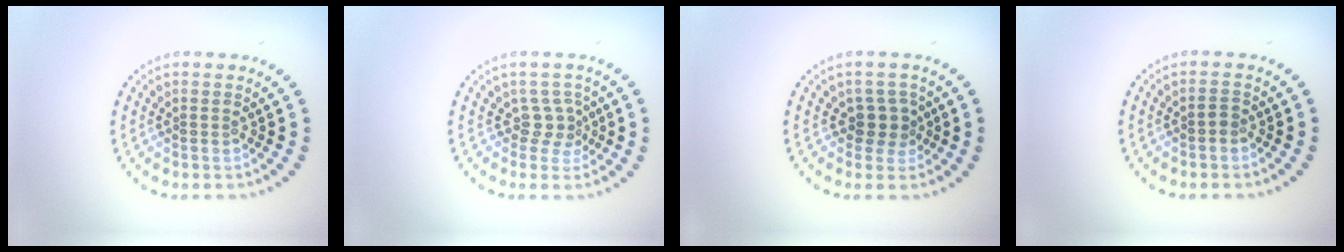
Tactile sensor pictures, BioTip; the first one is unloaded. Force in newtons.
{"total": 2.0, "press": 1.4, "slide": 1.5}
{"total": 2.2, "press": 1.9, "slide": 1.1}
{"total": 0.9, "press": 0.8, "slide": 0.3}